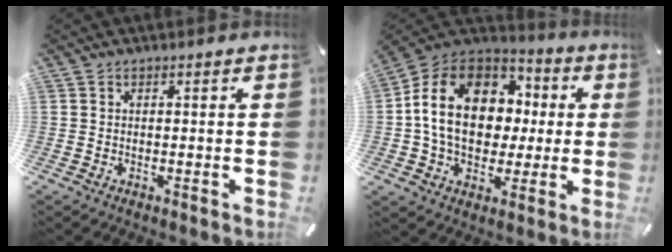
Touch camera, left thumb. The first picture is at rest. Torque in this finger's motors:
{"motor_torque": [1.13, 1.13, 1.68, 1.09, 0.34]}